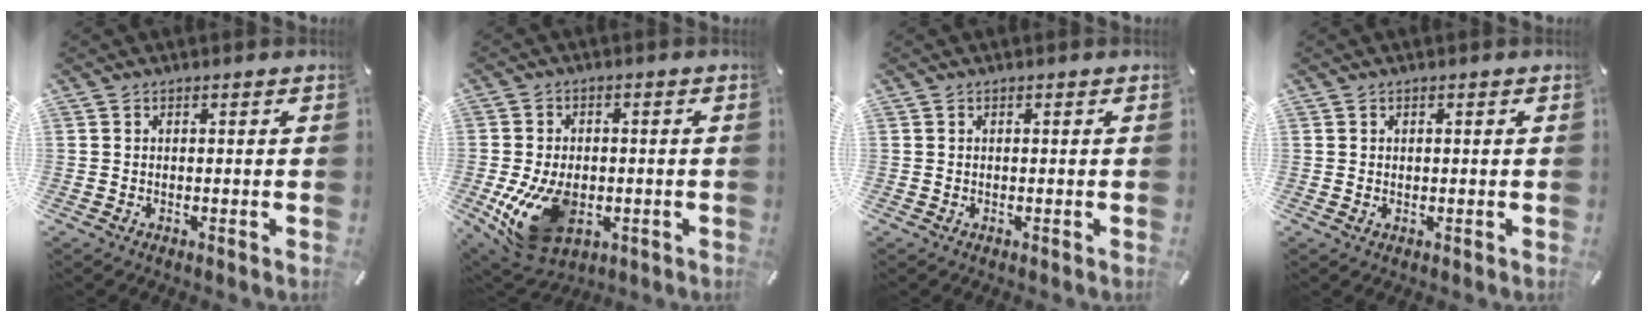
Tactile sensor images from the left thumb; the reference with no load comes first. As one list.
[{"total": 14.6, "force": [-3.4, 10.0, 10.1], "torque": [-0.189, -0.001, -0.054]}, {"total": 0.0}, {"total": 0.6, "force": [0.2, 0.5, 0.2], "torque": [-0.005, 0.002, 0.003]}]